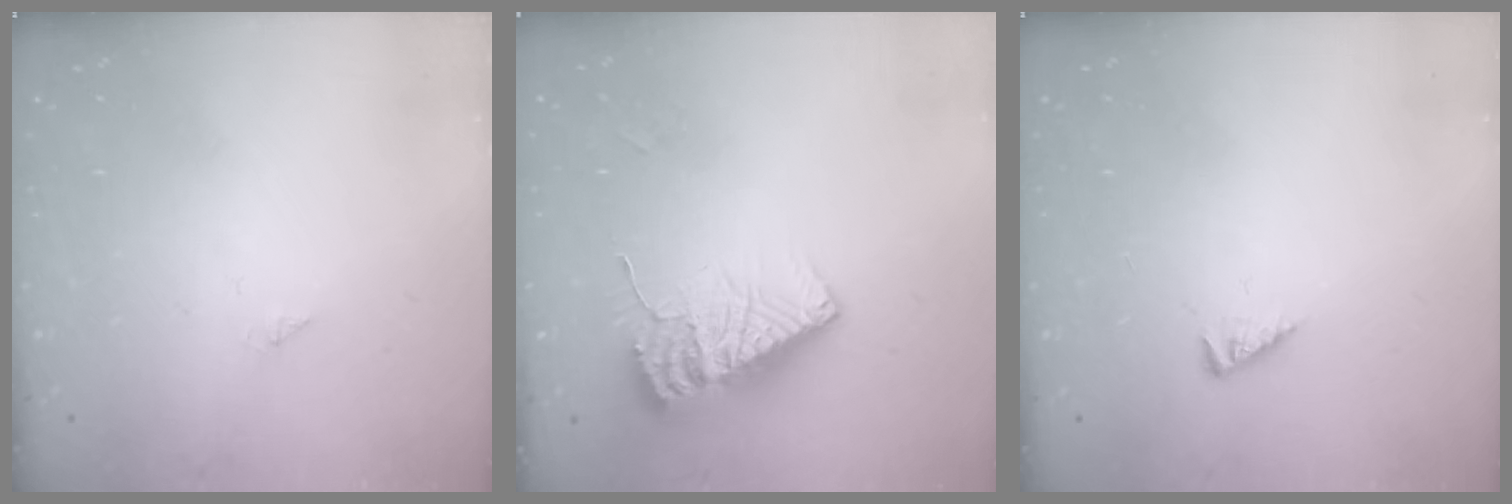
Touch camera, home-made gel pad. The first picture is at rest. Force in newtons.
{"total": 12.1, "press": 12.0, "slide": 1.3}
{"total": 1.4, "press": 1.4, "slide": 0.5}